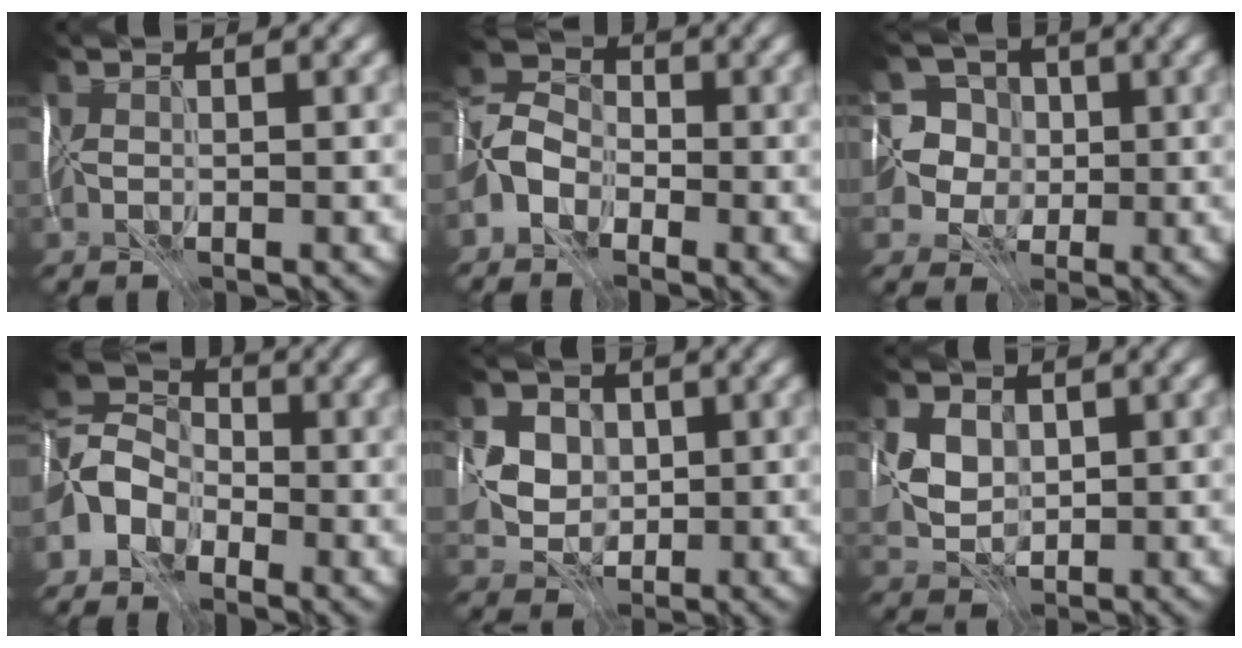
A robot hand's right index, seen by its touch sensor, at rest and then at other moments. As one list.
[{"total": 2.5, "force": [-1.9, 1.6, 0.4], "torque": [-0.006, 0.012, -0.045]}, {"total": 6.5, "force": [0.2, 6.4, 1.4], "torque": [-0.028, 0.028, -0.028]}, {"total": 3.8, "force": [-2.3, 2.7, 1.4], "torque": [-0.023, 0.014, -0.063]}, {"total": 4.3, "force": [1.4, 3.7, 1.5], "torque": [-0.015, 0.018, 0.019]}, {"total": 3.5, "force": [1.4, 2.7, 1.7], "torque": [-0.018, 0.020, 0.023]}]